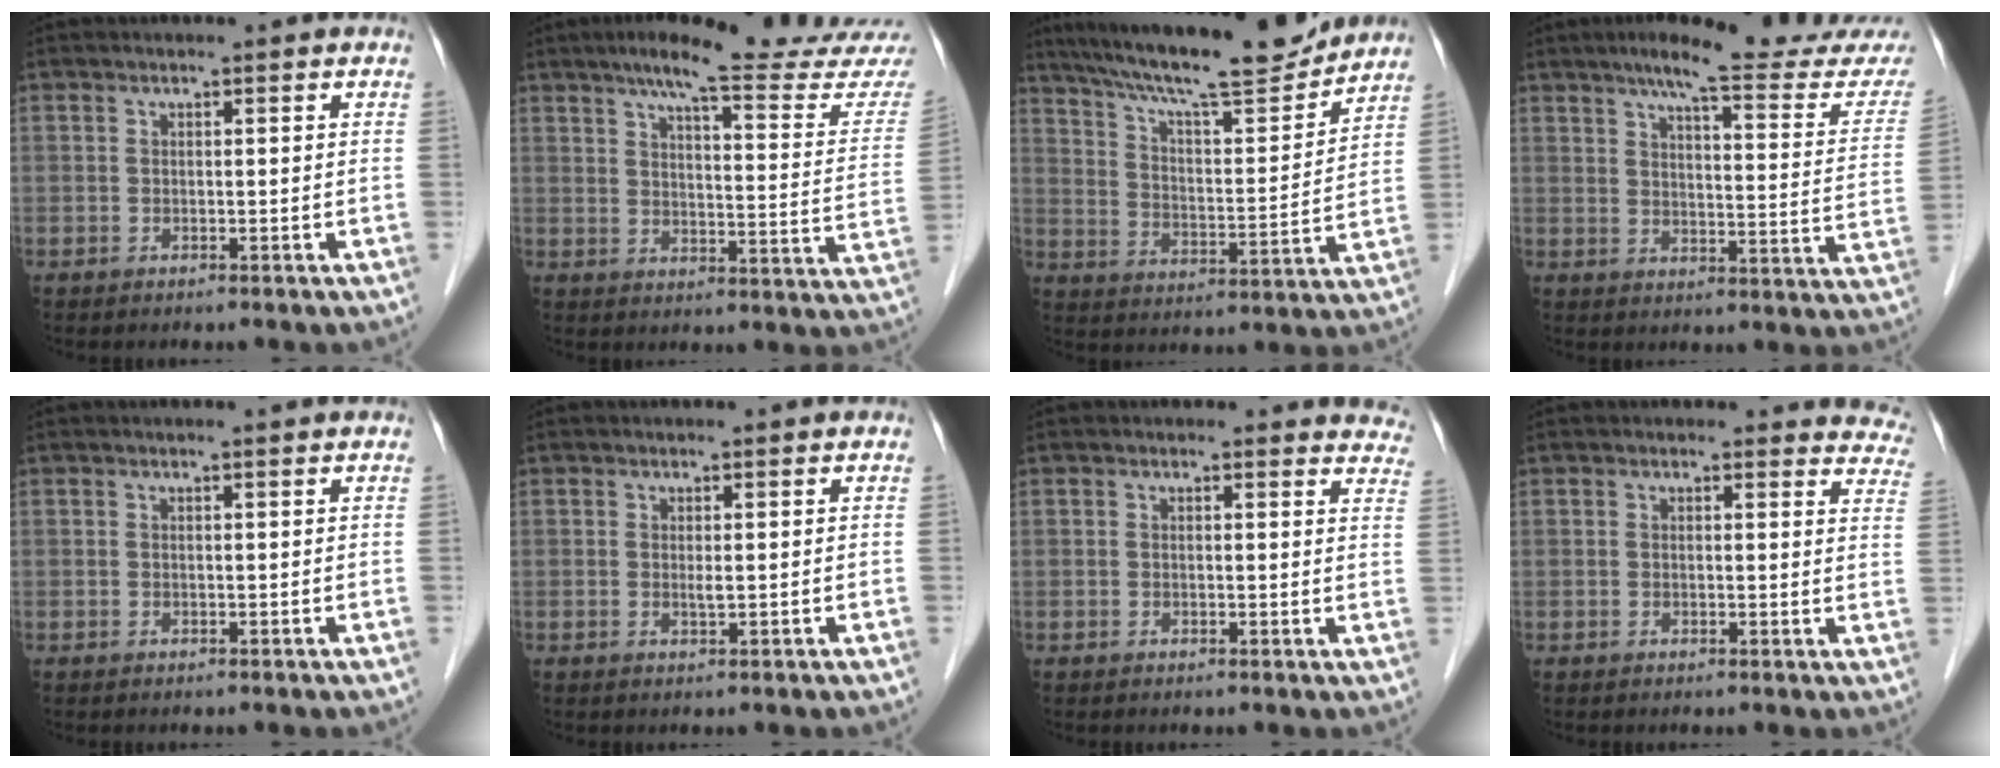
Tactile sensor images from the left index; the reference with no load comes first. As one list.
[{"total": 22.0, "force": [19.6, 0.4, 10.0], "torque": [-0.130, -0.062, 0.237]}, {"total": 18.7, "force": [16.6, 1.9, 8.5], "torque": [-0.148, 0.003, 0.254]}, {"total": 20.3, "force": [18.0, 1.3, 9.4], "torque": [-0.114, -0.046, 0.214]}, {"total": 1.1, "force": [0.9, 0.0, 0.6], "torque": [-0.009, 0.007, 0.016]}, {"total": 0.8, "force": [0.2, 0.1, 0.8], "torque": [-0.020, -0.004, 0.003]}, {"total": 8.5, "force": [8.2, 2.1, 0.6], "torque": [0.040, -0.030, 0.044]}, {"total": 10.3, "force": [9.9, 2.8, 0.8], "torque": [0.043, -0.043, 0.059]}]